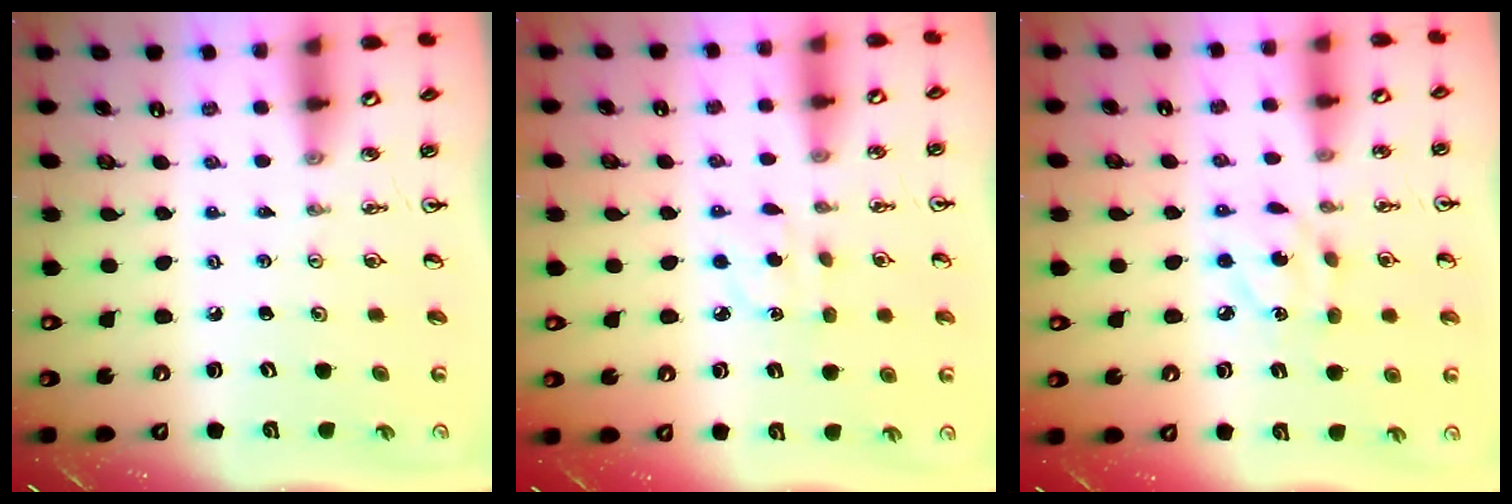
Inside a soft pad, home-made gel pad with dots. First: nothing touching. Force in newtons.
{"total": 4.4, "press": 4.4, "slide": 0.5}
{"total": 5.9, "press": 5.9, "slide": 0.3}